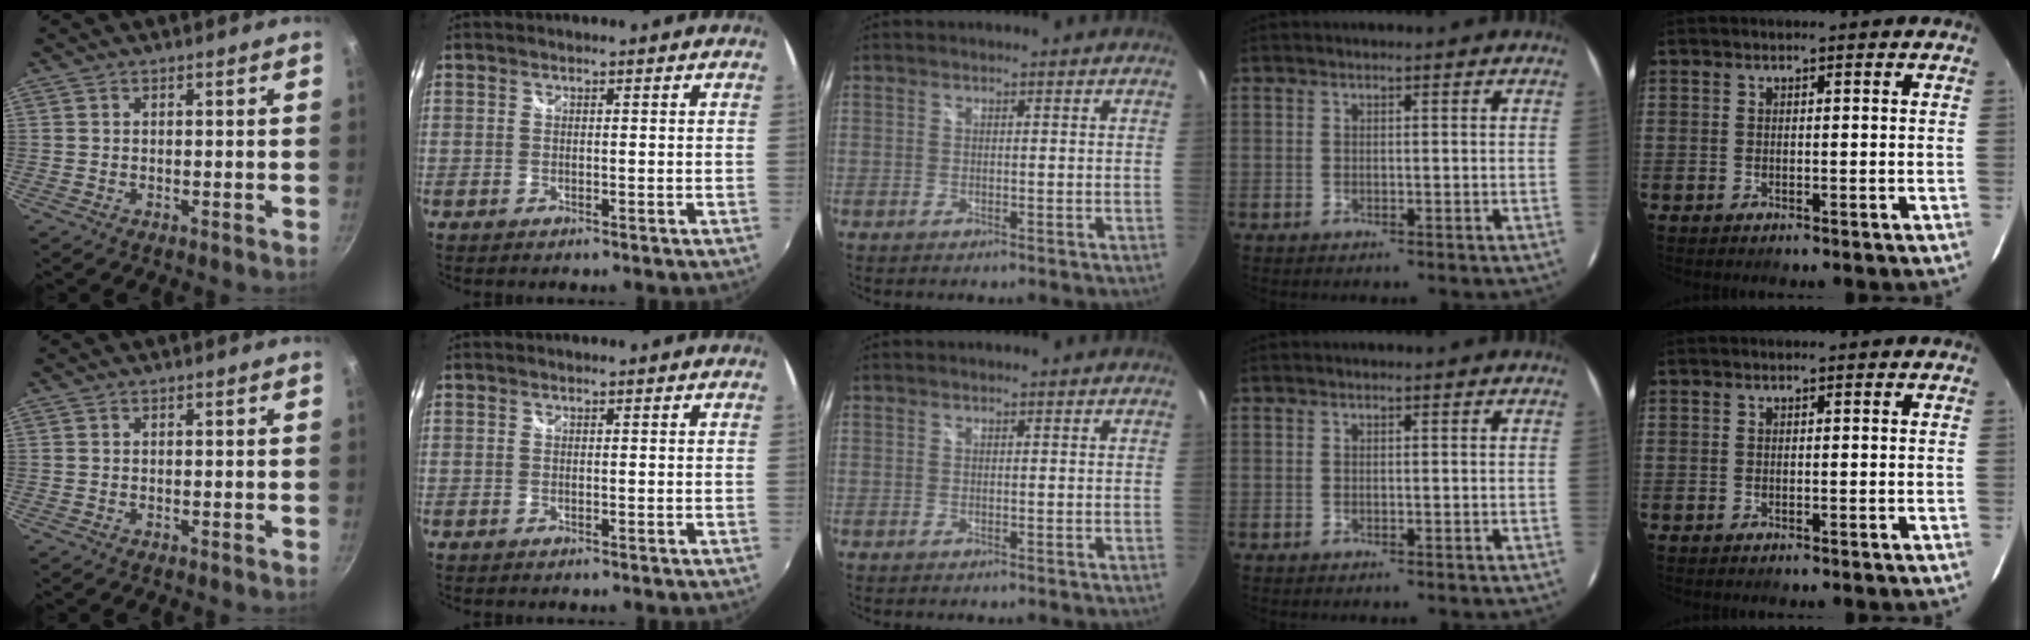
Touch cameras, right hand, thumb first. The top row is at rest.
{}